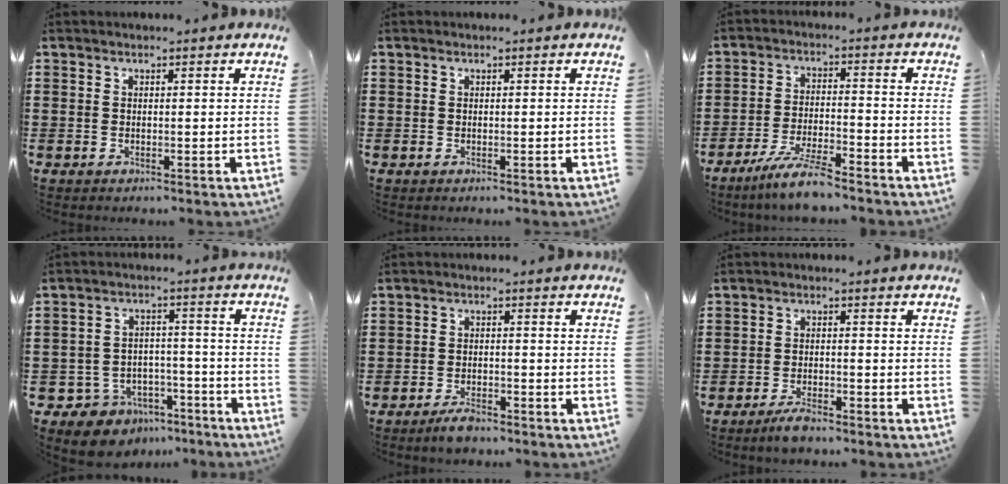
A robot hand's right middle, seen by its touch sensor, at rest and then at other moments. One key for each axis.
{"total": 0.0}
{"total": 6.7, "fx": -5.7, "fy": 0.3, "fz": 3.6, "tx": -0.082, "ty": -0.013, "tz": -0.110}
{"total": 6.2, "fx": -5.4, "fy": 3.1, "fz": 0.4, "tx": -0.025, "ty": 0.023, "tz": -0.110}
{"total": 2.7, "fx": -2.4, "fy": 0.6, "fz": 1.1, "tx": -0.021, "ty": 0.007, "tz": -0.047}
{"total": 2.8, "fx": -2.5, "fy": 0.5, "fz": 1.3, "tx": -0.031, "ty": 0.003, "tz": -0.050}